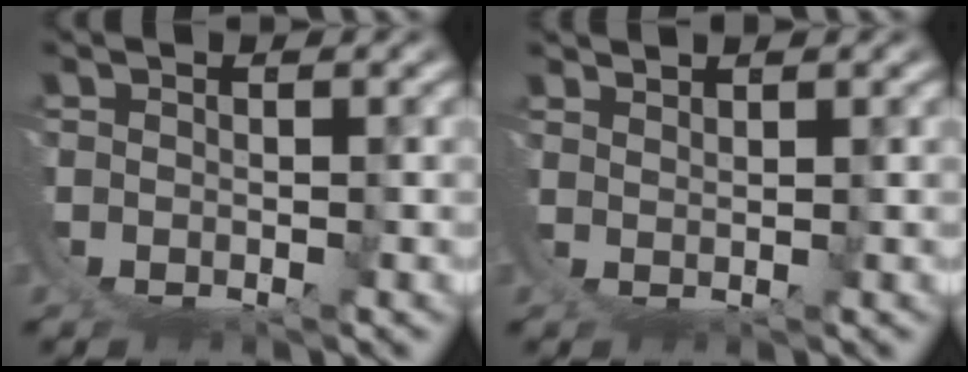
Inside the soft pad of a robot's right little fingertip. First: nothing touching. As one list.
[{"total": 1.9, "force": [1.5, -1.2, -0.1], "torque": [0.008, -0.001, 0.033]}]